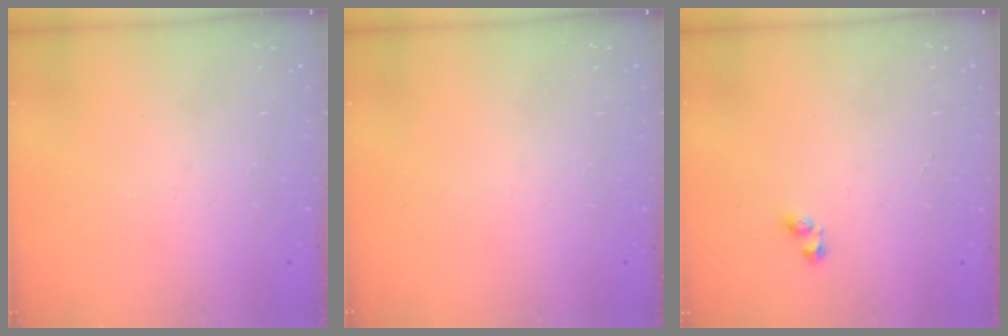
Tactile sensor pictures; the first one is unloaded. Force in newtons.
{"total": 0.0}
{"total": 2.9, "press": 2.6, "slide": 1.3}